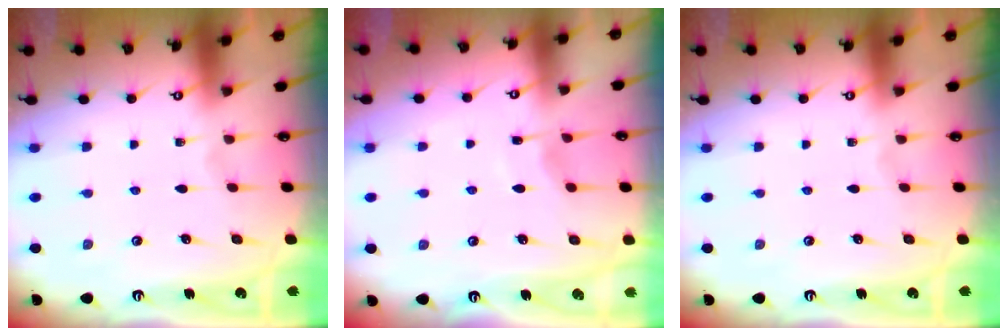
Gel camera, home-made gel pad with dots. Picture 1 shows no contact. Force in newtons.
{"total": 3.0, "press": 2.9, "slide": 0.4}
{"total": 0.0}